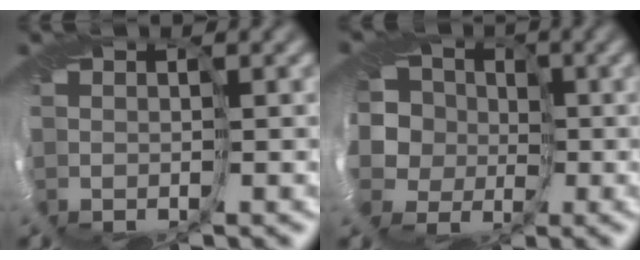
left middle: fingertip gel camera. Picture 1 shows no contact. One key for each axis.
{"total": 6.8, "fx": -1.6, "fy": 6.1, "fz": 2.5, "tx": -0.053, "ty": 0.013, "tz": -0.077}